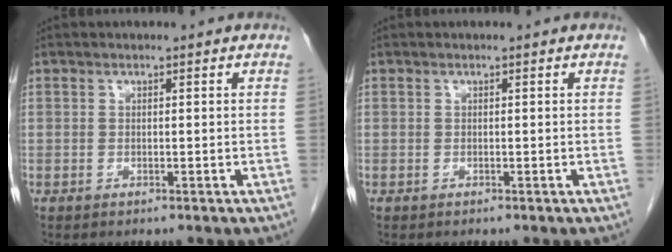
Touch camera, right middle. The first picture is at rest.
{"total": 0.0}